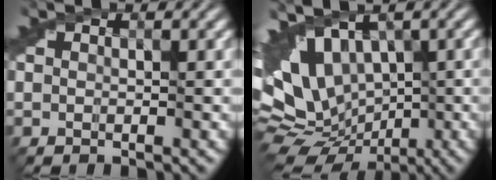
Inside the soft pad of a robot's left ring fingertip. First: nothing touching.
{"total": 12.5, "force": [0.0, 8.5, 9.1], "torque": [-0.174, -0.005, 0.036]}